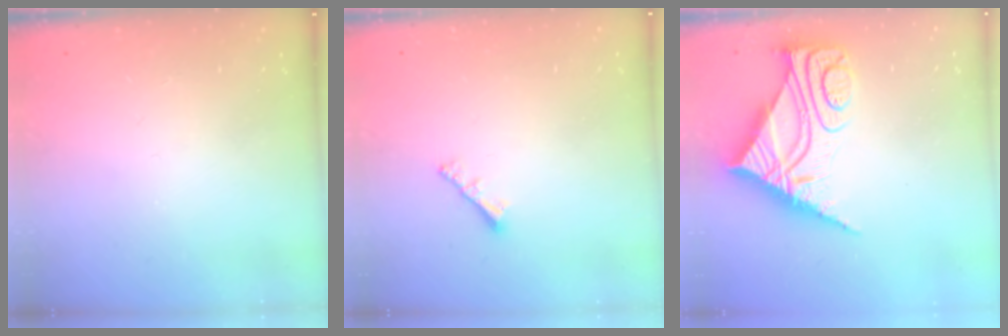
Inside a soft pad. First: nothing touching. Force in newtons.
{"total": 2.0, "press": 2.0, "slide": 0.5}
{"total": 13.6, "press": 13.5, "slide": 1.4}